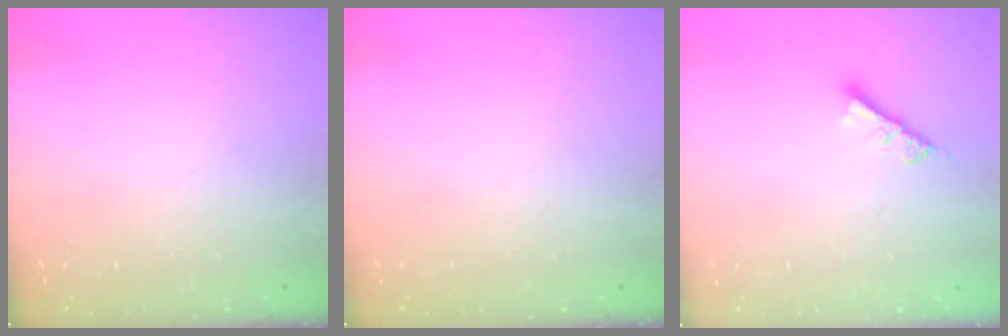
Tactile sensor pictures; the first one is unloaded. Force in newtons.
{"total": 0.0}
{"total": 5.5, "press": 5.4, "slide": 0.4}